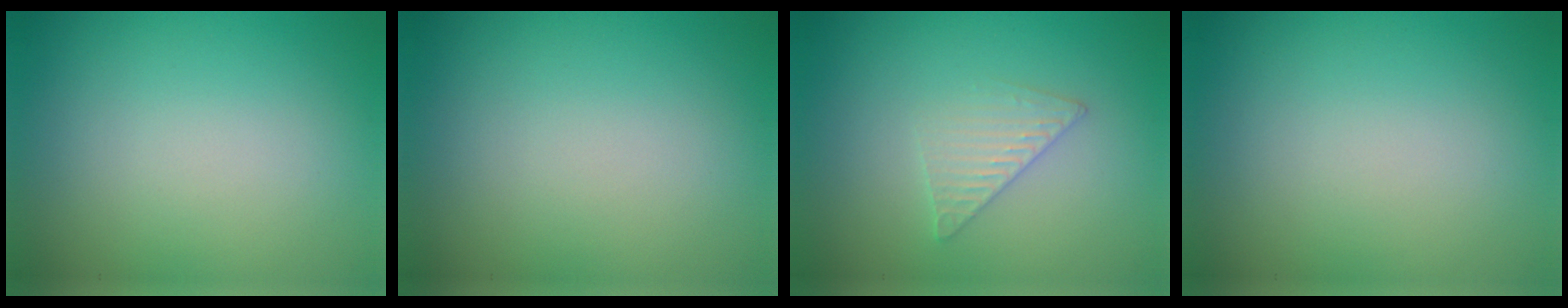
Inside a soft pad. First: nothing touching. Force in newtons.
{"total": 0.0}
{"total": 2.0, "press": 2.0, "slide": 0.2}
{"total": 0.0}